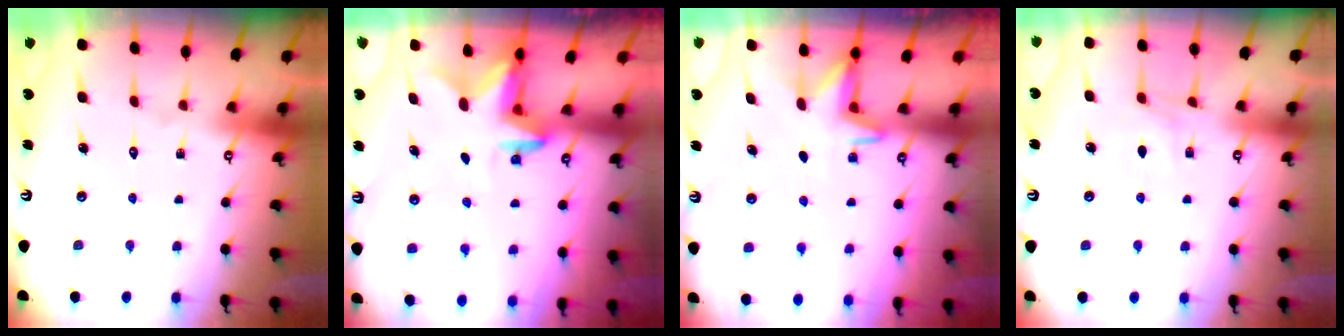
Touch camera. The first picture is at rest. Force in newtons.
{"total": 2.8, "press": 2.8, "slide": 0.5}
{"total": 3.4, "press": 3.3, "slide": 0.7}
{"total": 5.4, "press": 5.4, "slide": 0.5}